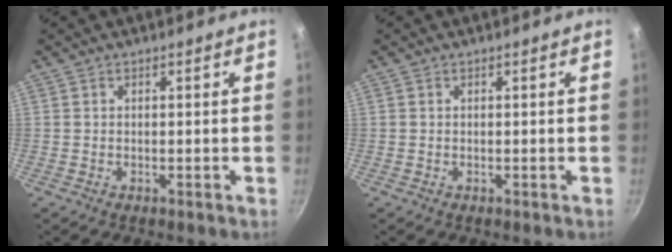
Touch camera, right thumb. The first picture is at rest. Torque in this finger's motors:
{"motor_torque": [0.23, 0.01, 0.06, 0.21, -0.04]}